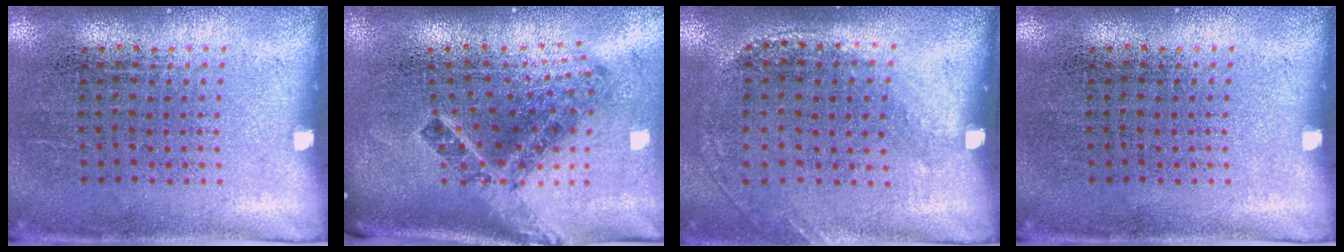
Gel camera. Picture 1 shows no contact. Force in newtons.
{"total": 2.7, "press": 1.6, "slide": 2.1}
{"total": 1.3, "press": 1.0, "slide": 0.8}
{"total": 0.0}